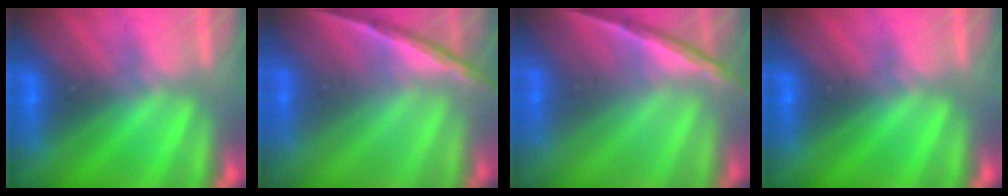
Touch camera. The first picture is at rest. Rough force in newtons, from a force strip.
{"total": 1.6}
{"total": 1.6}
{"total": 0.0}